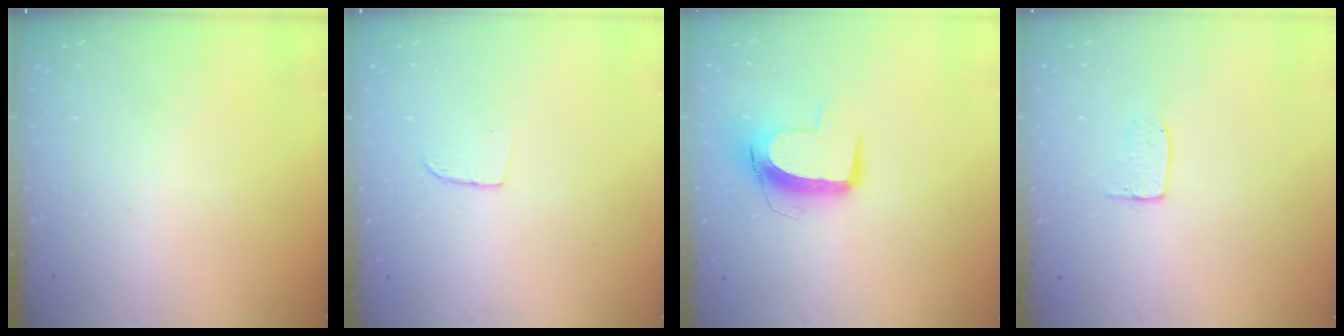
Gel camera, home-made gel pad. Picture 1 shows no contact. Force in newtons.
{"total": 3.8, "press": 3.8, "slide": 0.4}
{"total": 10.6, "press": 10.5, "slide": 1.2}
{"total": 5.2, "press": 5.2, "slide": 0.4}